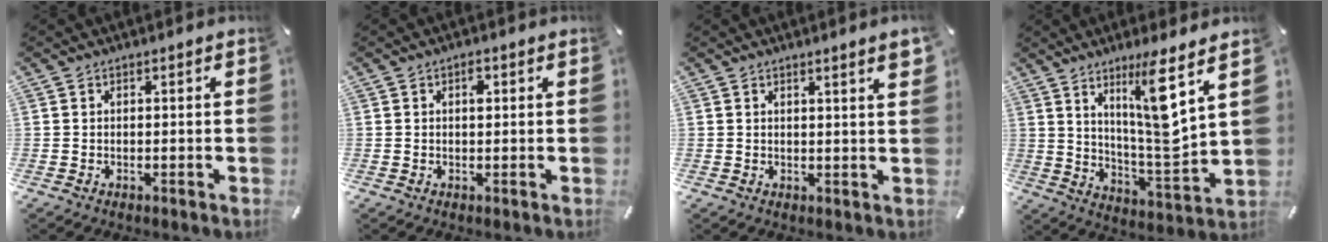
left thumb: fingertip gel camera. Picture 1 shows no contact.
{"total": 1.9, "force": [0.5, 1.0, 1.5], "torque": [-0.017, -0.002, 0.004]}
{"total": 2.8, "force": [1.6, 0.0, 2.2], "torque": [-0.045, -0.002, 0.029]}
{"total": 14.0, "force": [7.5, 1.9, 11.7], "torque": [-0.197, -0.049, 0.114]}